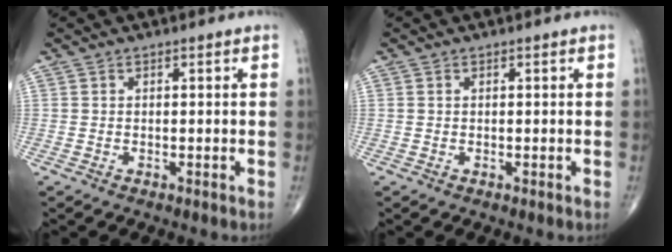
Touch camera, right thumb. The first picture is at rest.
{"total": 0.0}